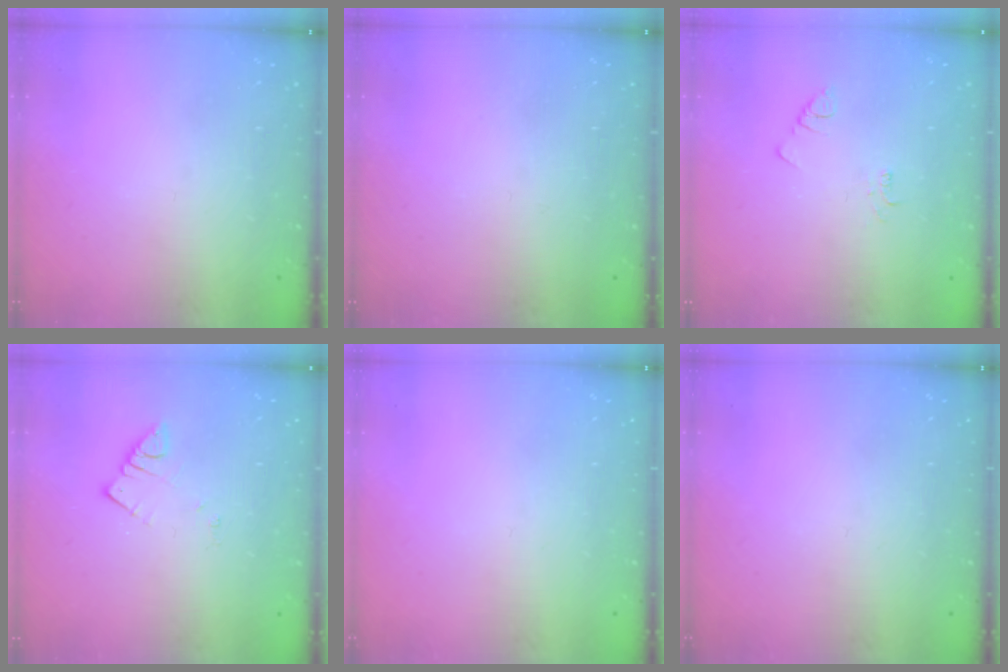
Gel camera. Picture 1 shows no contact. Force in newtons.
{"total": 2.8, "press": 2.8, "slide": 0.4}
{"total": 2.1, "press": 2.1, "slide": 0.4}
{"total": 2.8, "press": 2.7, "slide": 0.3}
{"total": 0.0}
{"total": 0.0}